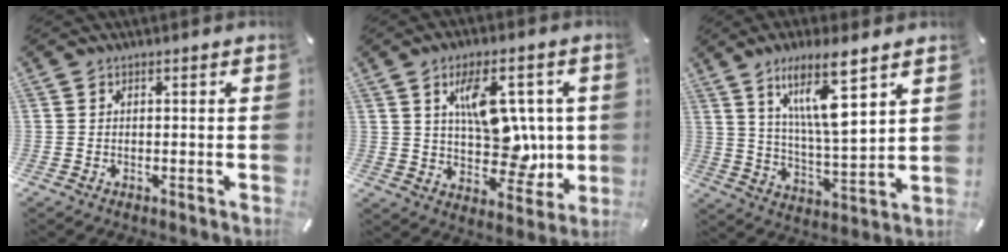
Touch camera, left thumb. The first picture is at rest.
{"total": 14.9, "force": [3.8, 9.1, 11.1], "torque": [-0.152, -0.009, 0.066]}
{"total": 14.5, "force": [8.4, 3.6, 11.2], "torque": [-0.203, -0.029, 0.141]}